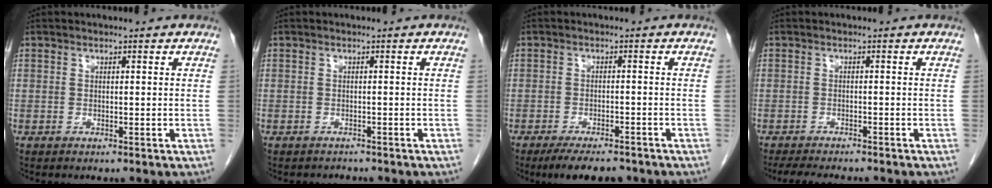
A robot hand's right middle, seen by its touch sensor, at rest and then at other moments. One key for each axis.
{"total": 1.3, "fx": -1.2, "fy": 0.4, "fz": -0.3, "tx": -0.001, "ty": -0.003, "tz": -0.020}
{"total": 7.5, "fx": -6.1, "fy": 2.4, "fz": 3.6, "tx": -0.051, "ty": -0.005, "tz": -0.093}
{"total": 7.2, "fx": -6.5, "fy": 1.2, "fz": 3.0, "tx": -0.043, "ty": -0.011, "tz": -0.096}